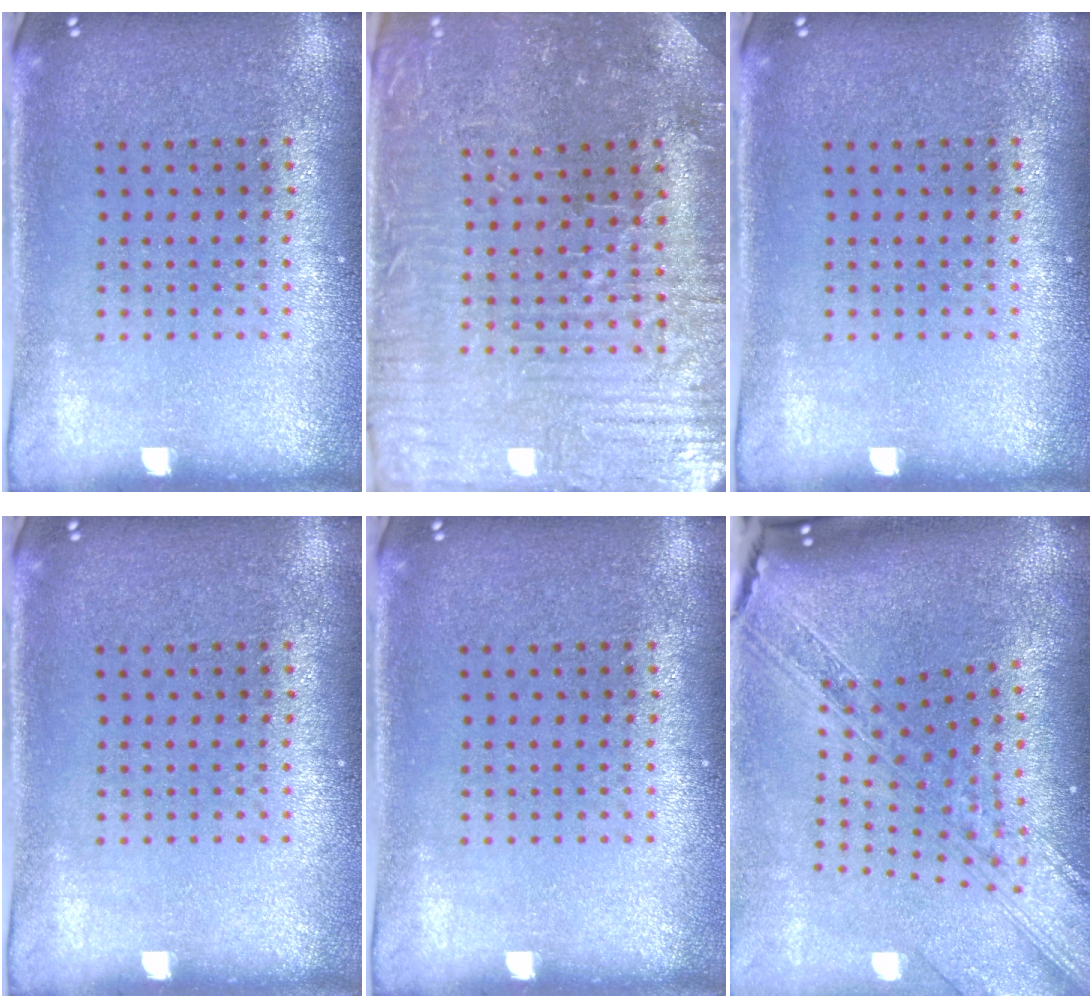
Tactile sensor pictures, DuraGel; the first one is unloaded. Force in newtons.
{"total": 3.7, "press": 3.7, "slide": 0.5}
{"total": 0.0}
{"total": 0.0}
{"total": 0.0}
{"total": 3.2, "press": 2.4, "slide": 2.1}